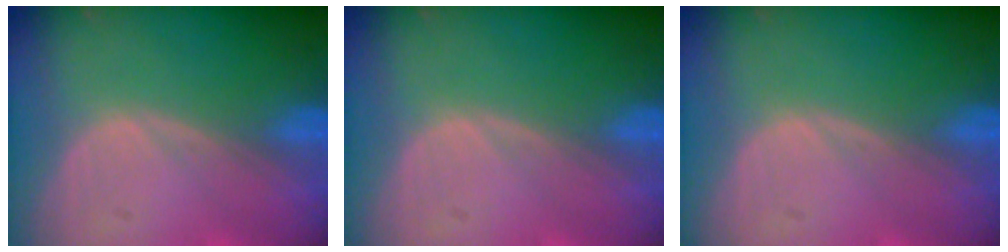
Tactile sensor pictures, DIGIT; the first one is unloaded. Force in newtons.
{"total": 0.0}
{"total": 0.0}